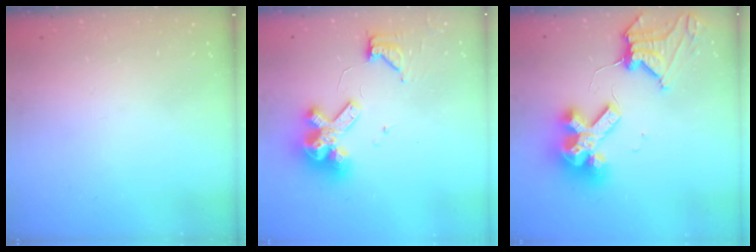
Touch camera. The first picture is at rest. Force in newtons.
{"total": 12.3, "press": 12.2, "slide": 1.4}
{"total": 16.6, "press": 16.5, "slide": 1.4}